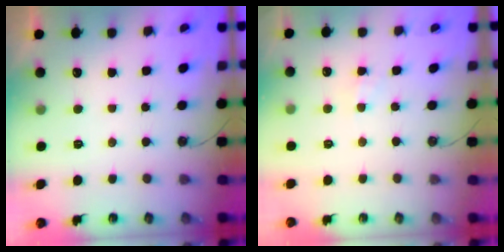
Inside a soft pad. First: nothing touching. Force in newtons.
{"total": 2.5, "press": 2.4, "slide": 0.4}